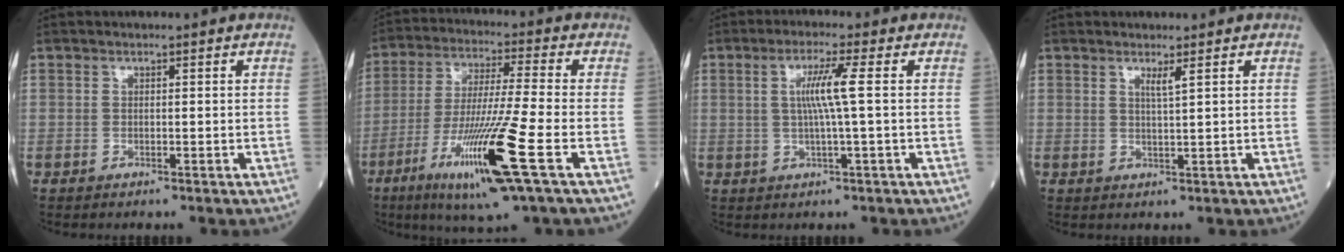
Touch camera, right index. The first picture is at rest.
{"total": 15.5, "force": [-6.3, -0.7, 14.1], "torque": [-0.281, -0.031, -0.116]}
{"total": 5.3, "force": [0.7, -0.9, 5.2], "torque": [-0.101, 0.001, 0.015]}
{"total": 1.7, "force": [1.0, -0.4, 1.3], "torque": [-0.026, -0.009, 0.019]}